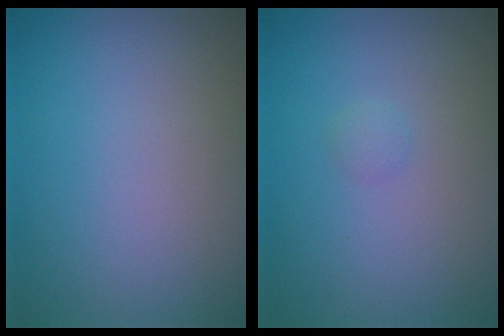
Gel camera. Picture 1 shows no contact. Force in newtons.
{"total": 0.5, "press": 0.5, "slide": 0.0}